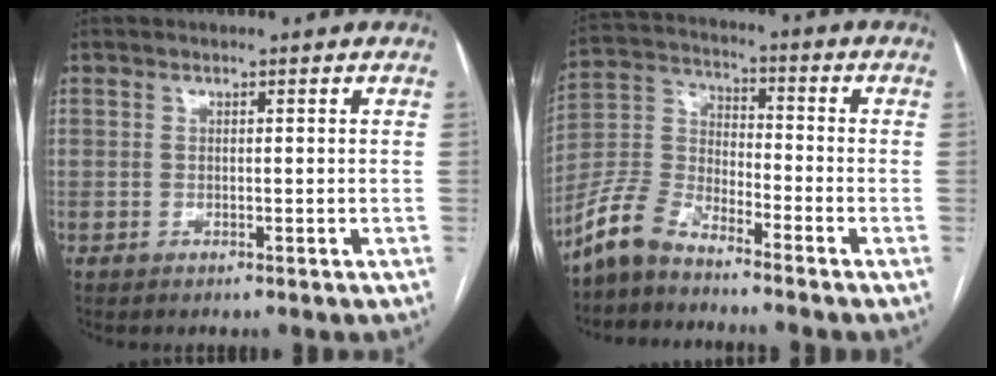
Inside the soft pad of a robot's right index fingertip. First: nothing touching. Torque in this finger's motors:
{"motor_torque": [0.19, -0.33, -0.07, -0.09]}